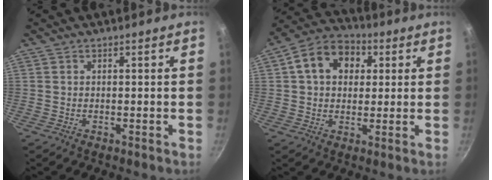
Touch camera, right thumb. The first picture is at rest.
{"total": 12.1, "force": [3.2, 9.2, 7.2], "torque": [-0.093, 0.018, 0.036]}